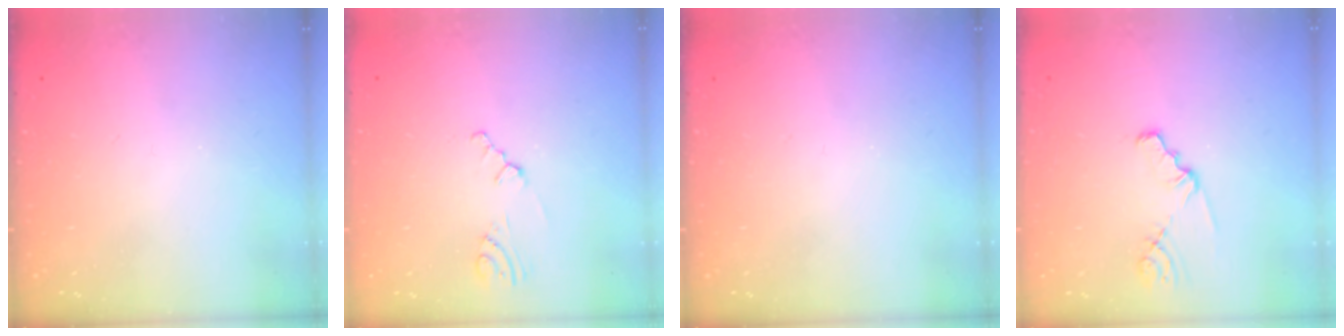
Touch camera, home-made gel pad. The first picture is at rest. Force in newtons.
{"total": 1.3, "press": 1.2, "slide": 0.4}
{"total": 0.0}
{"total": 1.6, "press": 1.6, "slide": 0.1}